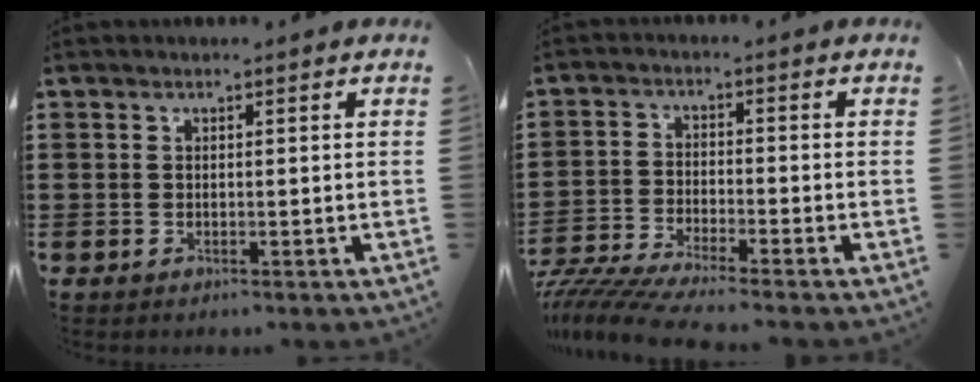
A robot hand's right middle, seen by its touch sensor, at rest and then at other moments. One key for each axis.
{"total": 5.5, "fx": -5.3, "fy": -0.4, "fz": 1.5, "tx": -0.052, "ty": -0.020, "tz": -0.112}